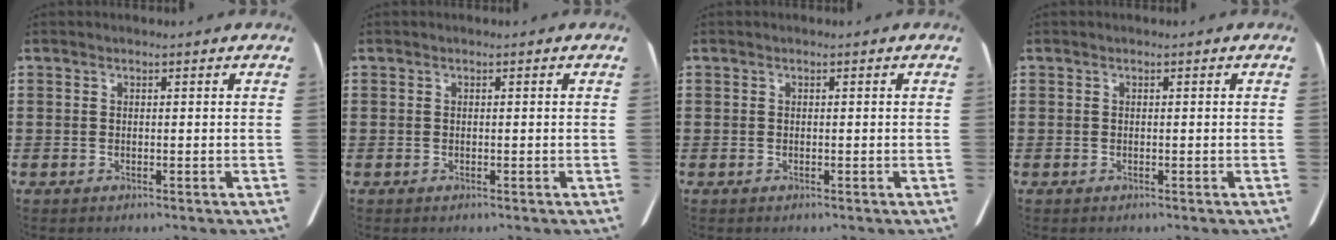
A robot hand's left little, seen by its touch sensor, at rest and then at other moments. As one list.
[{"total": 0.0}, {"total": 0.0}, {"total": 0.0}]